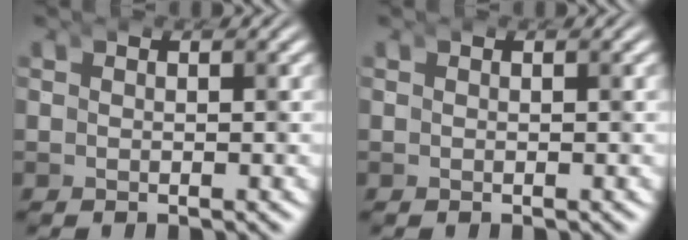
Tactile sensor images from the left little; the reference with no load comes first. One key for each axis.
{"total": 0.0}